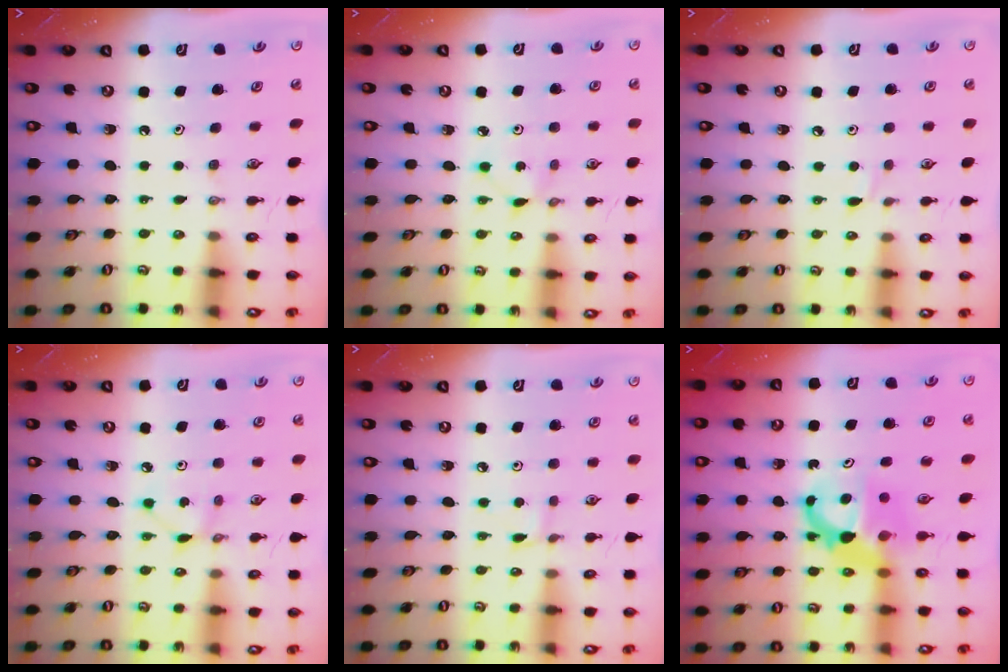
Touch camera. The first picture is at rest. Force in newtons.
{"total": 1.1, "press": 1.1, "slide": 0.1}
{"total": 3.7, "press": 3.6, "slide": 0.5}
{"total": 2.4, "press": 2.4, "slide": 0.1}
{"total": 1.9, "press": 1.9, "slide": 0.2}
{"total": 6.6, "press": 6.6, "slide": 0.5}